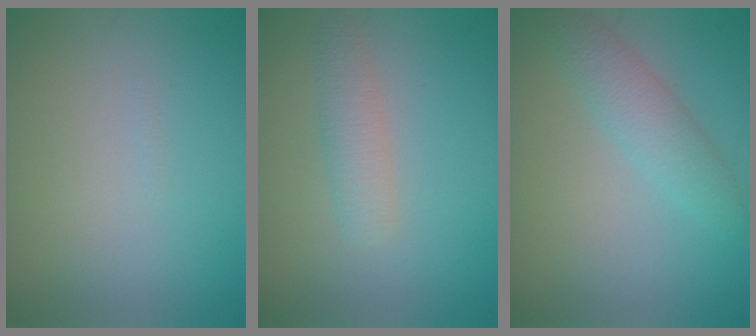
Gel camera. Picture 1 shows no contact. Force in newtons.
{"total": 2.2, "press": 2.2, "slide": 0.1}
{"total": 2.9, "press": 2.9, "slide": 0.1}